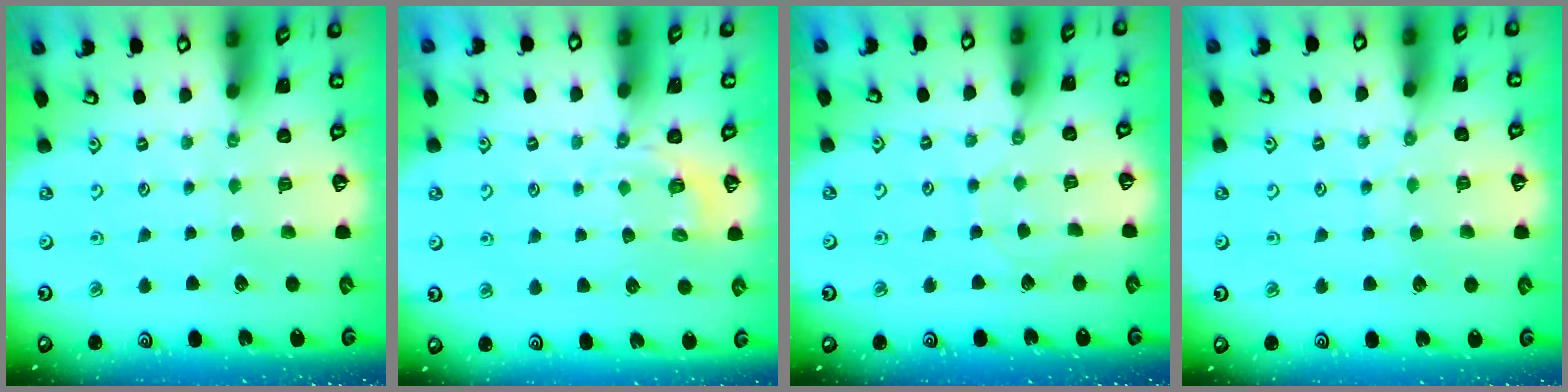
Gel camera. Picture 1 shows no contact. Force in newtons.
{"total": 2.3, "press": 1.4, "slide": 1.8}
{"total": 2.9, "press": 2.9, "slide": 0.3}
{"total": 5.8, "press": 5.7, "slide": 0.6}